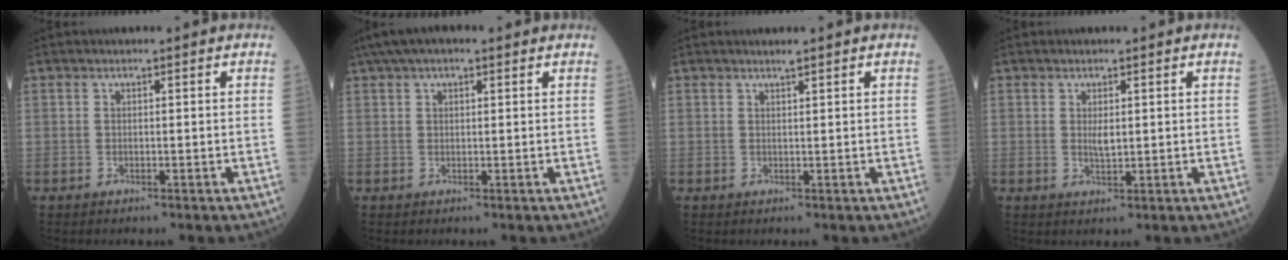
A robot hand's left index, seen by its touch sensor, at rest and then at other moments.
{"total": 6.6, "force": [4.7, 2.0, 4.3], "torque": [-0.073, 0.044, 0.078]}
{"total": 0.9, "force": [0.8, -0.1, 0.4], "torque": [-0.011, -0.002, 0.018]}
{"total": 1.5, "force": [0.3, 0.6, 1.4], "torque": [-0.026, -0.001, 0.010]}